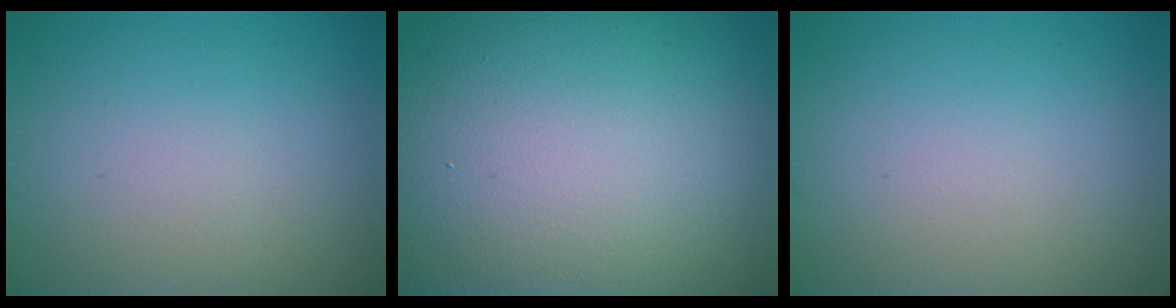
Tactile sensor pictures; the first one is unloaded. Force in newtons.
{"total": 21.0, "press": 21.0, "slide": 0.8}
{"total": 0.0}